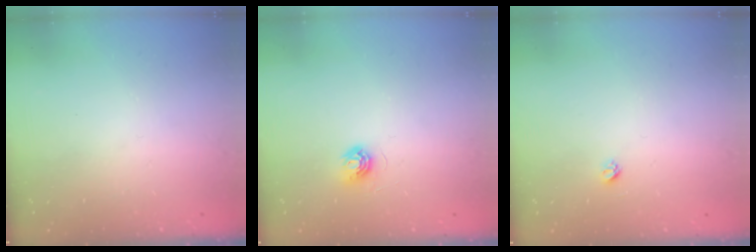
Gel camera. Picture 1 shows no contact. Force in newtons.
{"total": 5.4, "press": 5.4, "slide": 0.3}
{"total": 3.6, "press": 3.6, "slide": 0.3}